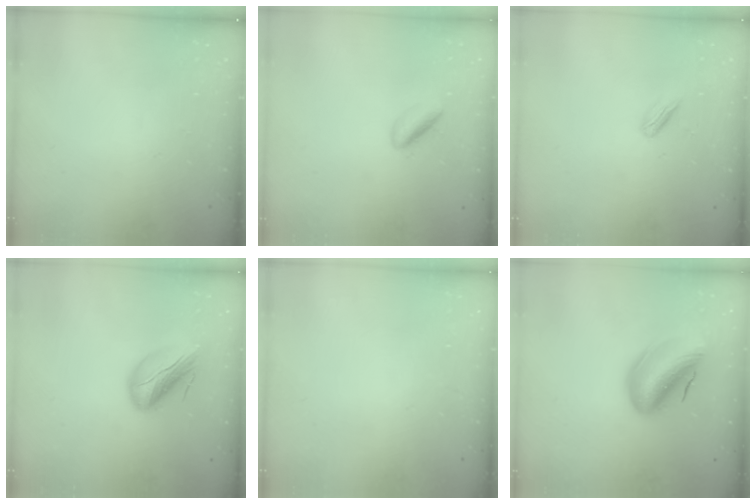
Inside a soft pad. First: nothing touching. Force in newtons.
{"total": 2.0, "press": 2.0, "slide": 0.0}
{"total": 2.3, "press": 2.2, "slide": 0.7}
{"total": 12.2, "press": 11.8, "slide": 3.1}
{"total": 2.1, "press": 2.1, "slide": 0.1}
{"total": 12.2, "press": 11.6, "slide": 3.5}